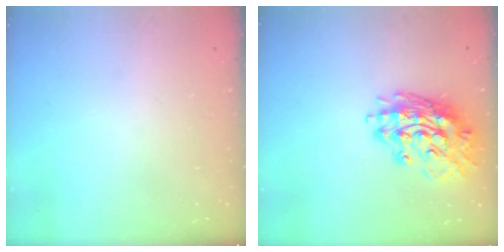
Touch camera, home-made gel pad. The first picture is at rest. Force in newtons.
{"total": 16.9, "press": 16.8, "slide": 1.2}